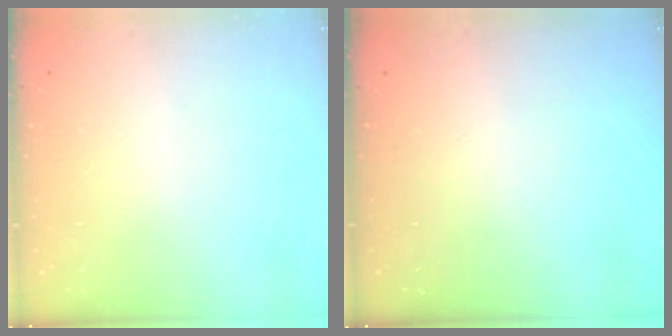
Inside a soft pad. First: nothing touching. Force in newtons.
{"total": 0.0}